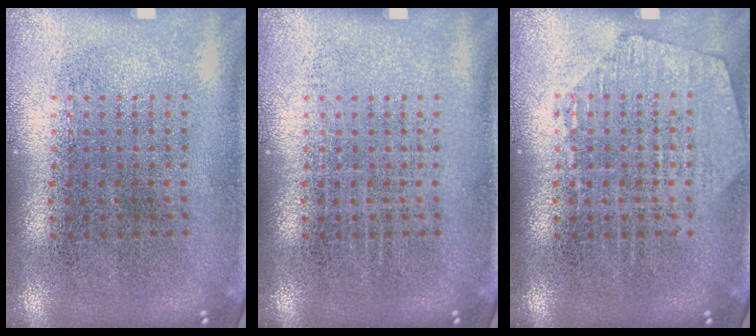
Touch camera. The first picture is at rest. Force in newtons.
{"total": 0.0}
{"total": 1.5, "press": 1.5, "slide": 0.3}